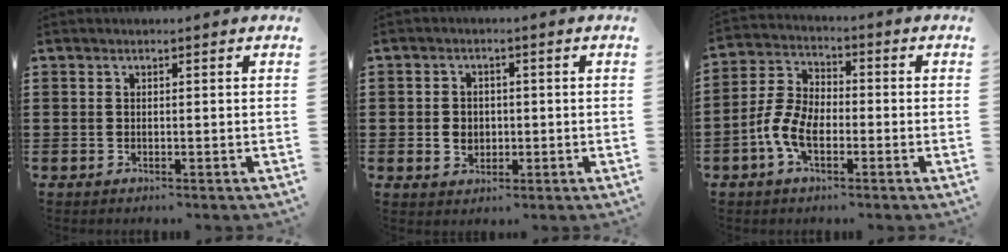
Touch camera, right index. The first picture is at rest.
{"total": 2.8, "force": [-0.3, 2.5, 1.3], "torque": [-0.023, 0.003, -0.010]}
{"total": 7.0, "force": [-2.7, 3.8, 5.2], "torque": [-0.139, -0.003, -0.061]}